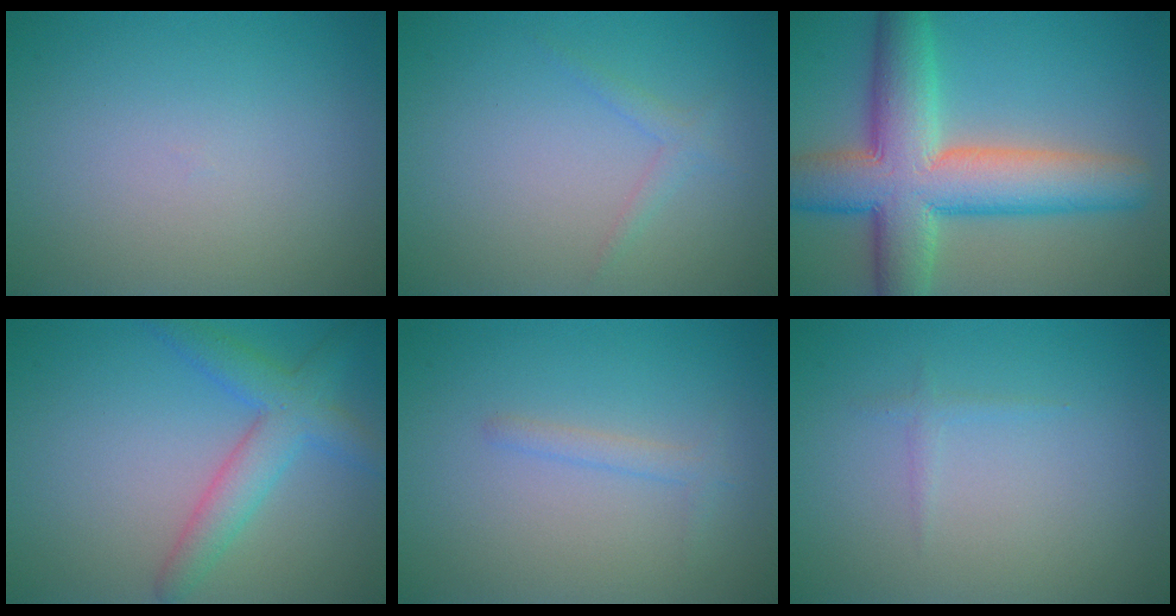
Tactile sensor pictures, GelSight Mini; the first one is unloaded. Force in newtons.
{"total": 1.1, "press": 1.1, "slide": 0.0}
{"total": 10.8, "press": 10.8, "slide": 0.6}
{"total": 4.2, "press": 4.2, "slide": 0.2}
{"total": 1.2, "press": 1.2, "slide": 0.0}
{"total": 0.6, "press": 0.6, "slide": 0.0}